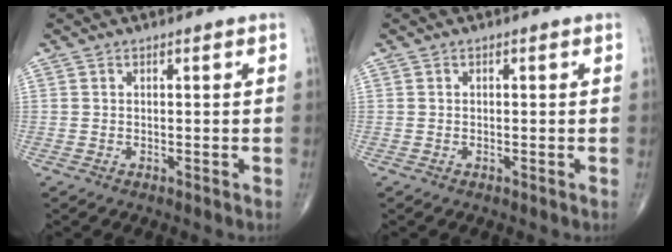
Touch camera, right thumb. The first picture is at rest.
{"total": 0.0}